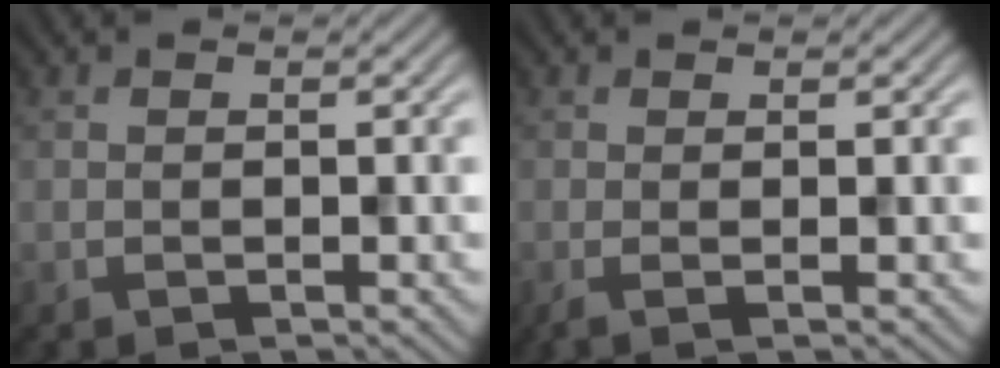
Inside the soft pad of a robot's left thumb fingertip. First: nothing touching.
{"total": 1.9, "force": [-0.2, 0.5, 1.8], "torque": [-0.029, 0.000, -0.005]}